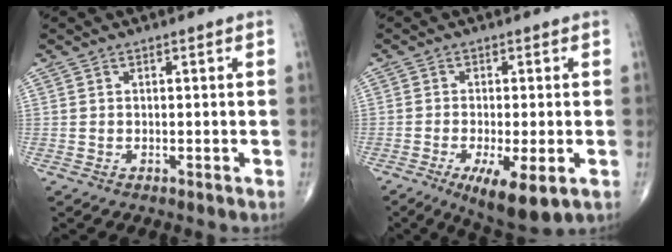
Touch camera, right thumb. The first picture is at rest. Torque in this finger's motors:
{"motor_torque": [-0.05, 0.33, -0.03, -0.20, 0.05]}